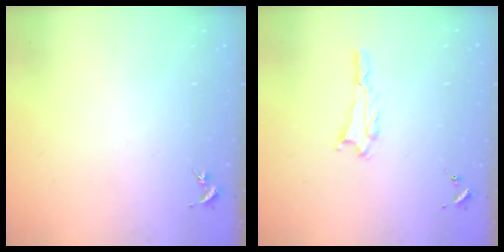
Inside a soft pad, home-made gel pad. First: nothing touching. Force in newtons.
{"total": 1.8, "press": 1.8, "slide": 0.2}